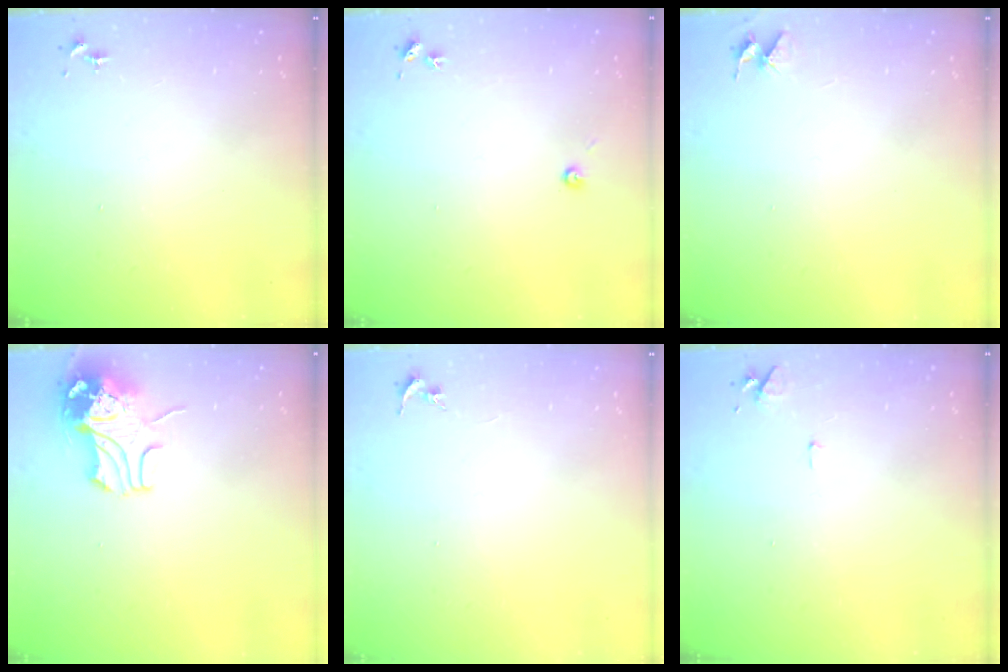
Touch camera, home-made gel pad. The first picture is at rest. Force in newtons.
{"total": 2.7, "press": 2.7, "slide": 0.2}
{"total": 4.0, "press": 4.0, "slide": 0.3}
{"total": 9.8, "press": 9.7, "slide": 1.4}
{"total": 0.0}
{"total": 5.6, "press": 5.5, "slide": 0.8}